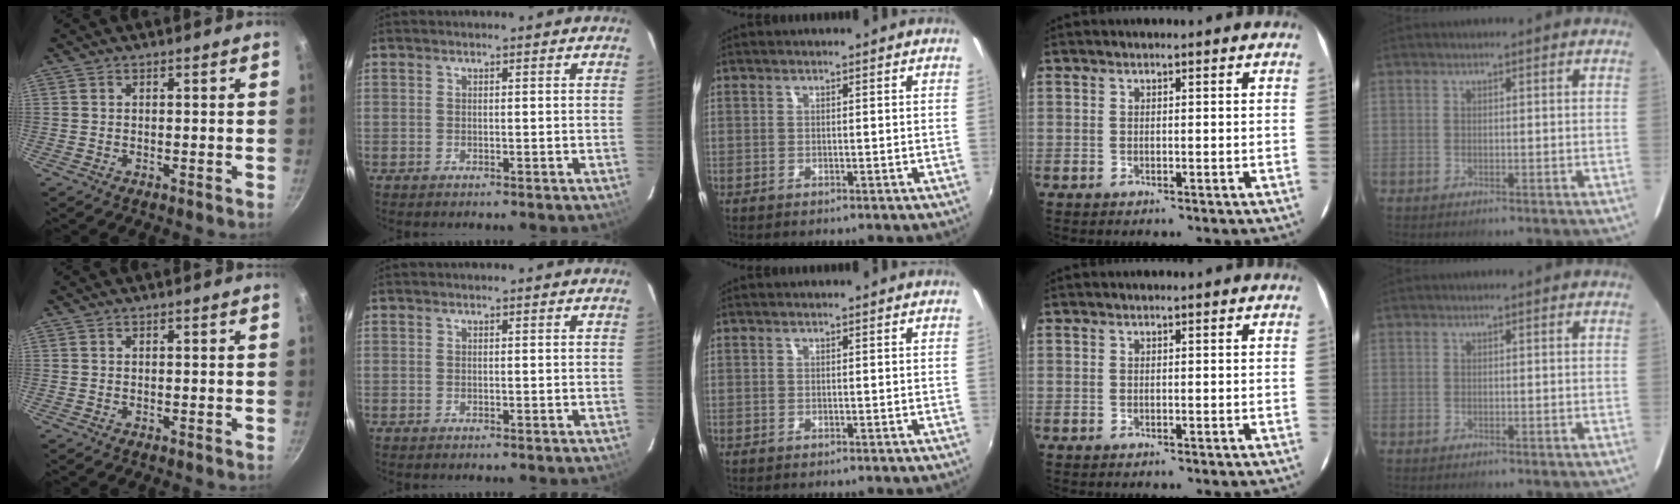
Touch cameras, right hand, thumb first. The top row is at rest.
{}